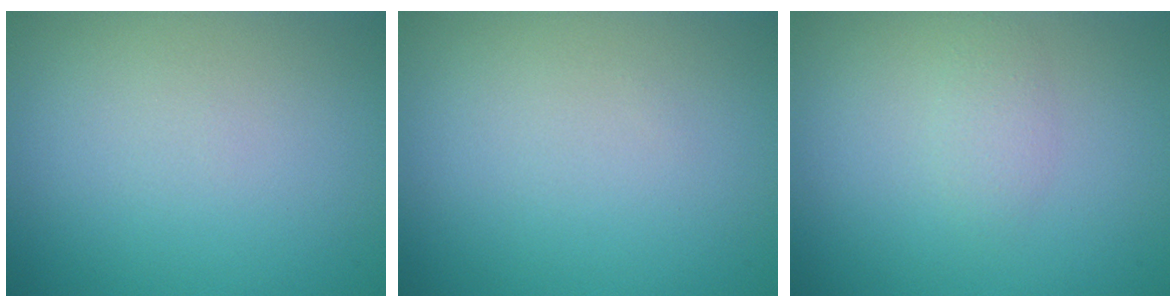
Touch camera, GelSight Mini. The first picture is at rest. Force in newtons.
{"total": 0.0}
{"total": 1.2, "press": 1.2, "slide": 0.0}